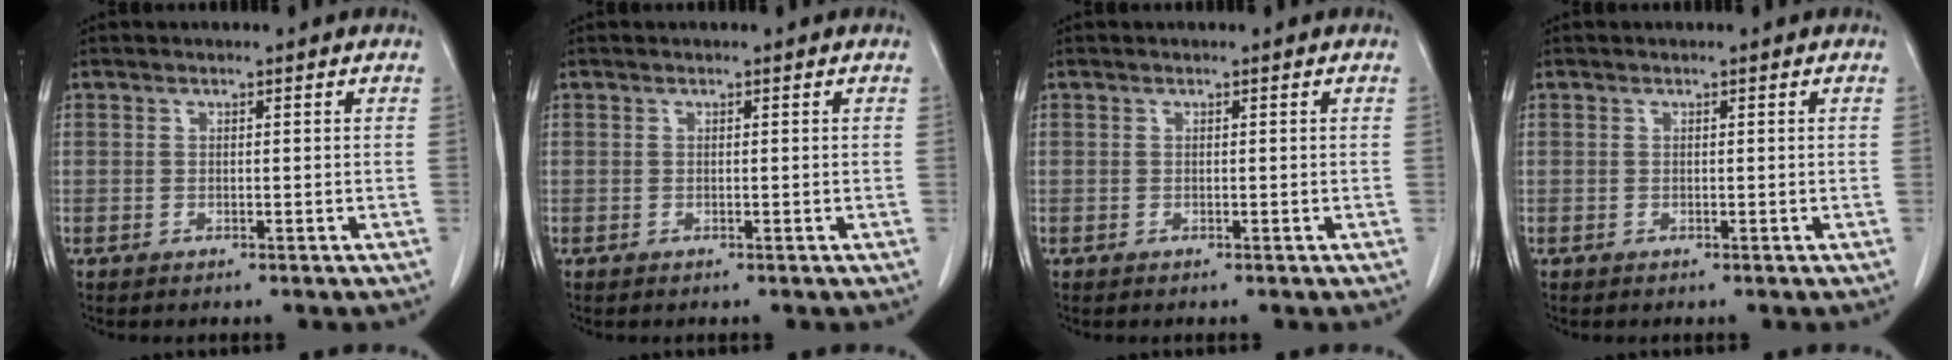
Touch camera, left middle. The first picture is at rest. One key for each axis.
{"total": 0.0}
{"total": 0.0}
{"total": 0.0}